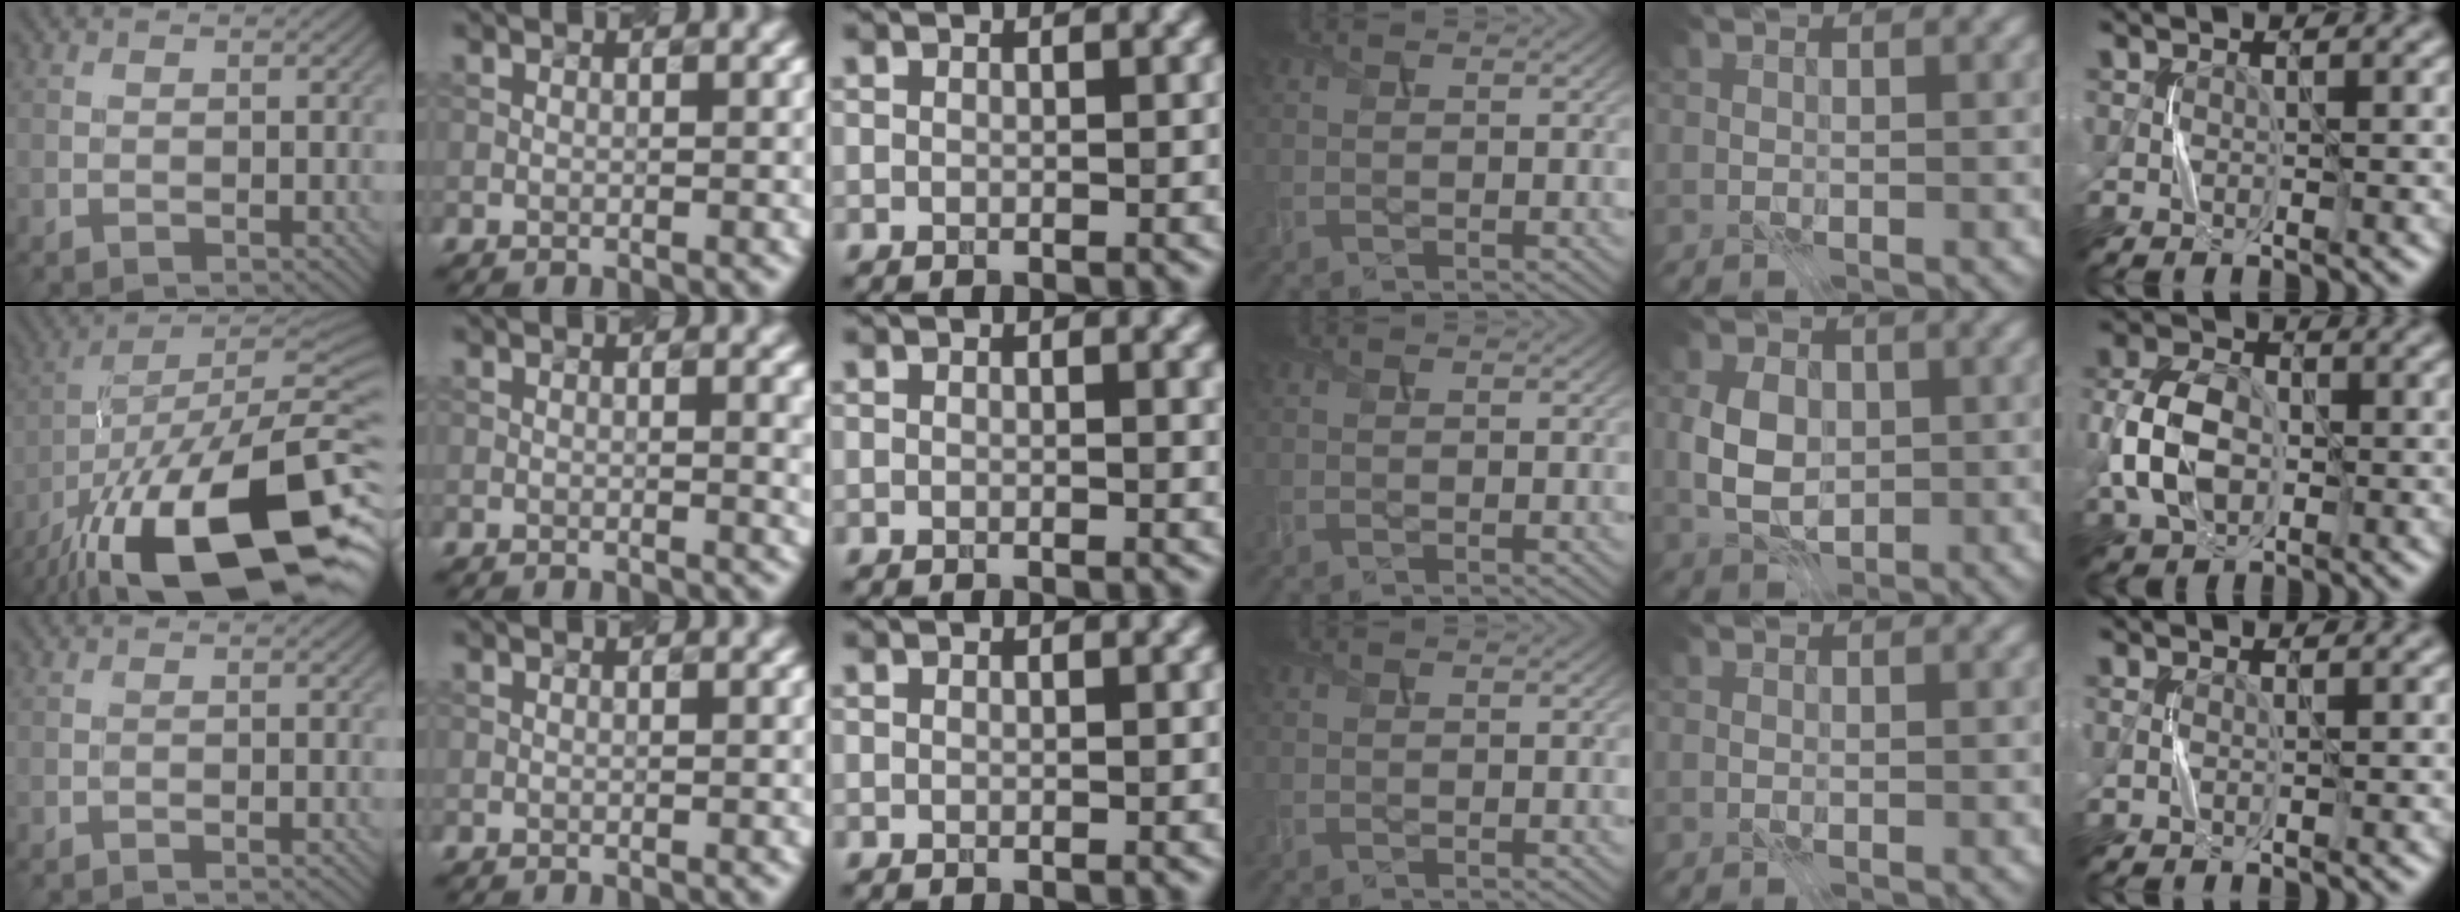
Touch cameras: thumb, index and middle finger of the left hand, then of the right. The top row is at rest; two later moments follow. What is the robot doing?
{"motion": "press", "object": "syringe"}